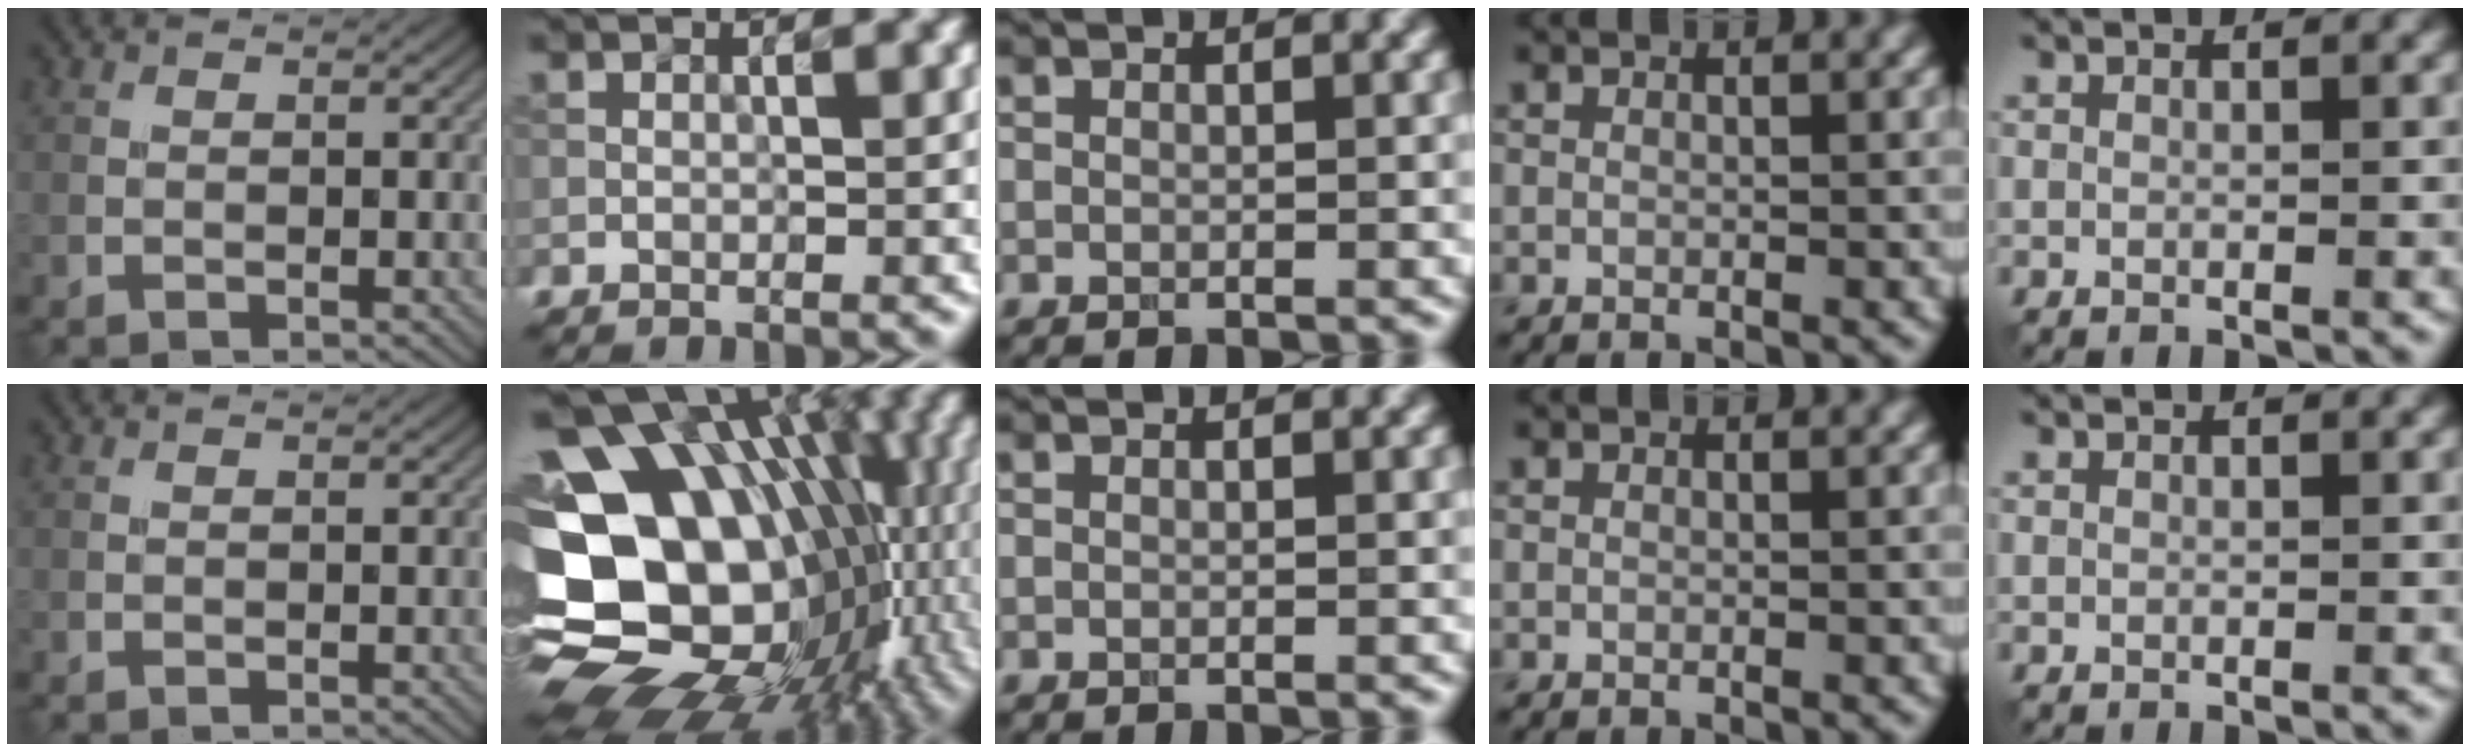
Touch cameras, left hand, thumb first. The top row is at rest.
{"index": {"total": 19.3, "force": [-2.5, 14.8, 12.1], "torque": [-0.190, 0.015, -0.021]}}